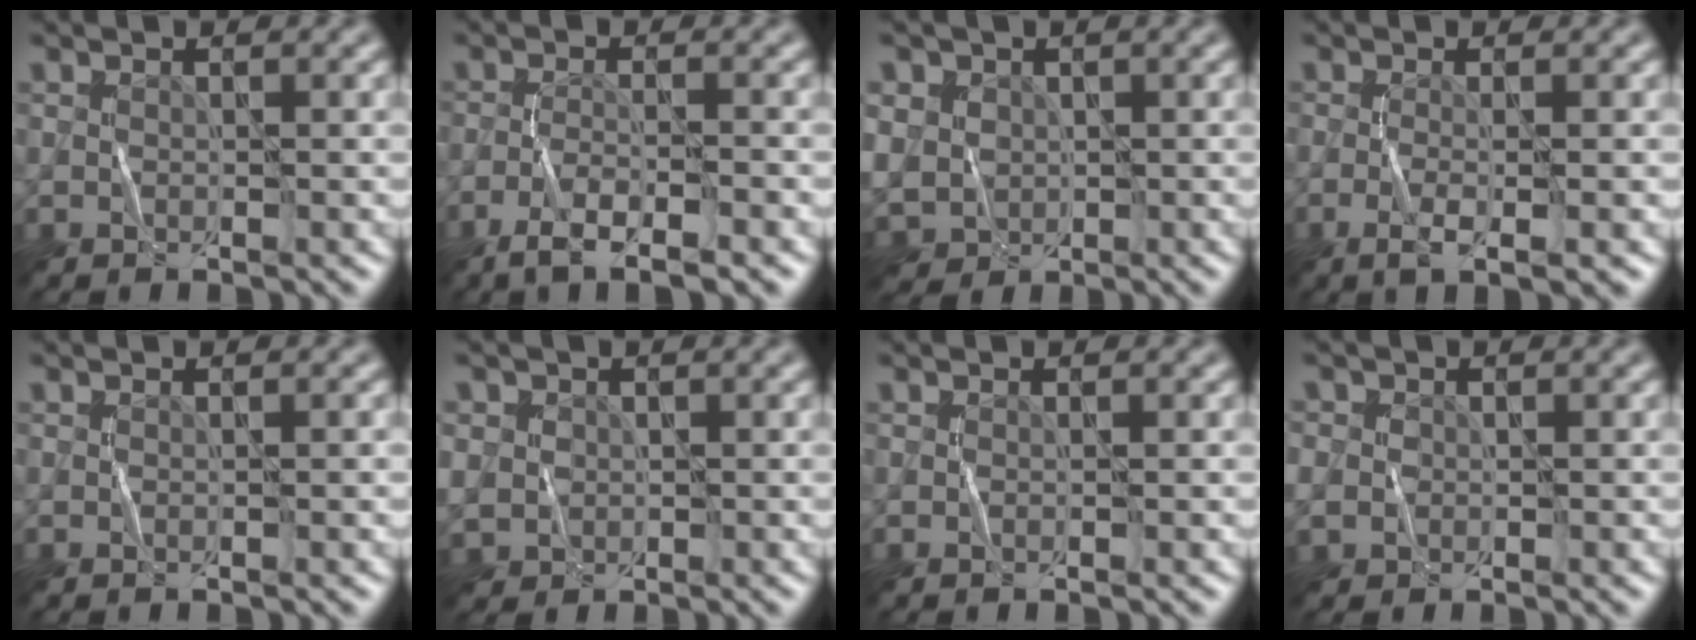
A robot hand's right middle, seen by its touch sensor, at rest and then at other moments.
{"total": 4.0, "force": [-2.8, 0.6, 2.7], "torque": [-0.057, 0.001, -0.052]}
{"total": 5.6, "force": [0.7, 4.9, 2.5], "torque": [-0.071, 0.018, -0.003]}
{"total": 2.3, "force": [-0.9, 0.1, 2.1], "torque": [-0.047, -0.001, -0.018]}
{"total": 0.0}
{"total": 3.3, "force": [0.5, 3.1, 0.9], "torque": [-0.037, 0.010, 0.009]}
{"total": 0.0}
{"total": 4.8, "force": [-0.1, 4.4, 2.0], "torque": [-0.058, 0.020, -0.028]}